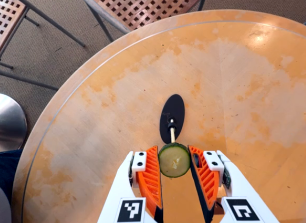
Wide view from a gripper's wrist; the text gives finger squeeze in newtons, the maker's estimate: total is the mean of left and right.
{"total": 8.1, "left": 7.8, "right": 8.3}